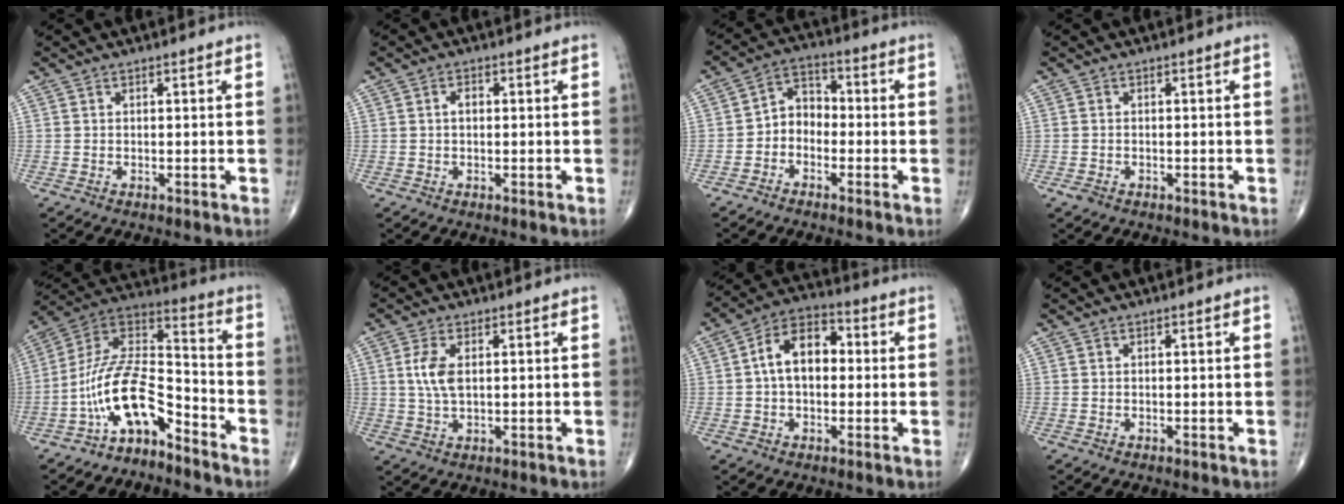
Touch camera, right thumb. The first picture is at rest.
{"total": 1.6, "force": [0.0, 1.1, 1.2], "torque": [-0.015, 0.006, -0.002]}
{"total": 5.8, "force": [-1.9, 4.5, 3.1], "torque": [-0.027, 0.033, -0.052]}
{"total": 1.2, "force": [-0.7, 0.8, 0.5], "torque": [-0.013, 0.003, -0.013]}
{"total": 13.5, "force": [-8.4, 5.7, 8.9], "torque": [-0.161, 0.100, -0.165]}
{"total": 5.3, "force": [1.0, 2.6, 4.5], "torque": [-0.099, -0.001, 0.021]}
{"total": 10.3, "force": [0.6, 6.7, 7.8], "torque": [-0.117, 0.032, 0.000]}
{"total": 0.0}